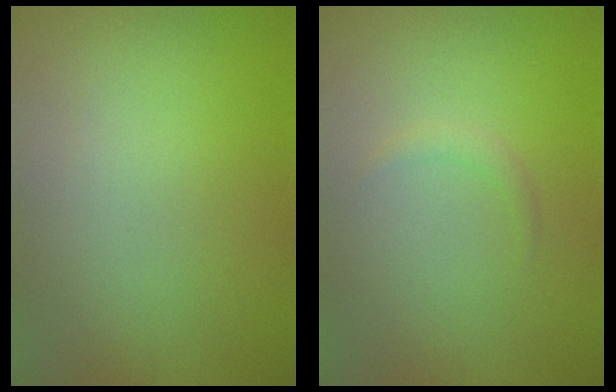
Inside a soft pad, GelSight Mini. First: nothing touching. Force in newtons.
{"total": 0.8, "press": 0.8, "slide": 0.0}